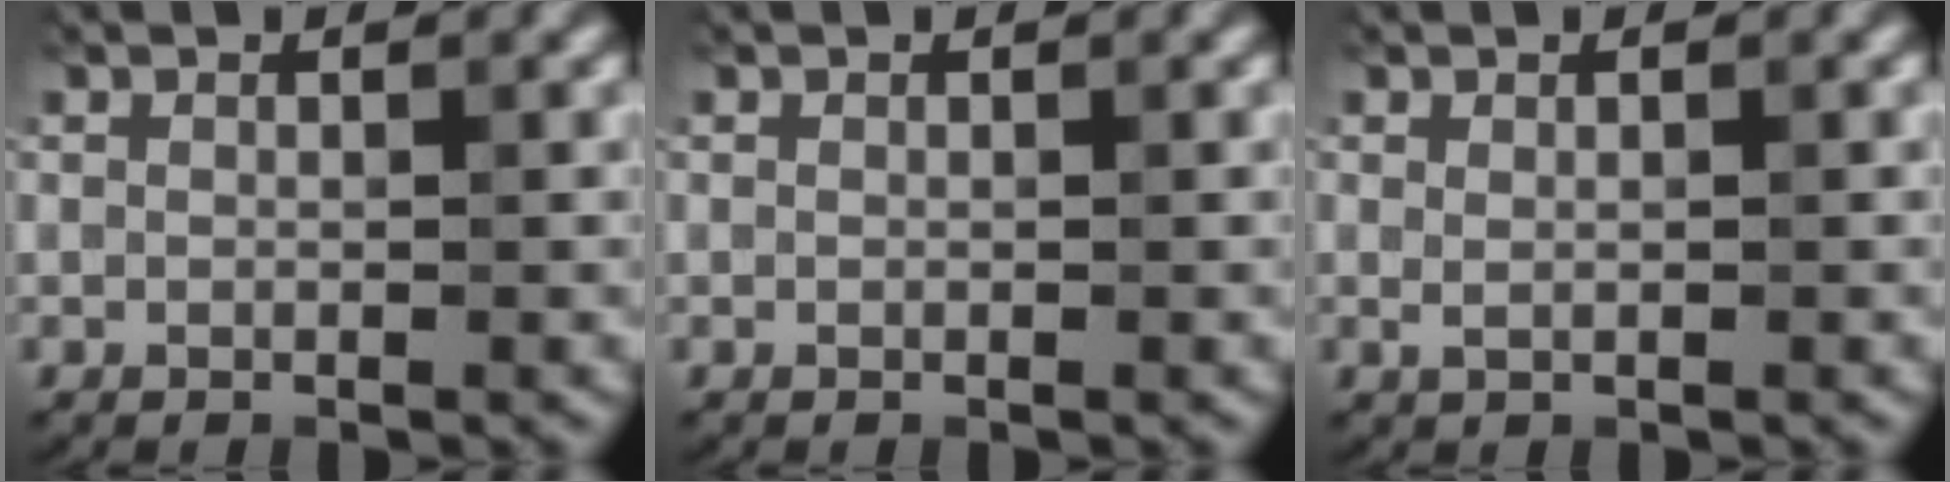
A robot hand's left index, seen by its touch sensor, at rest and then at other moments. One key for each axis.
{"total": 0.0}
{"total": 0.6, "fx": 0.0, "fy": 0.1, "fz": 0.6, "tx": -0.013, "ty": -0.001, "tz": 0.004}